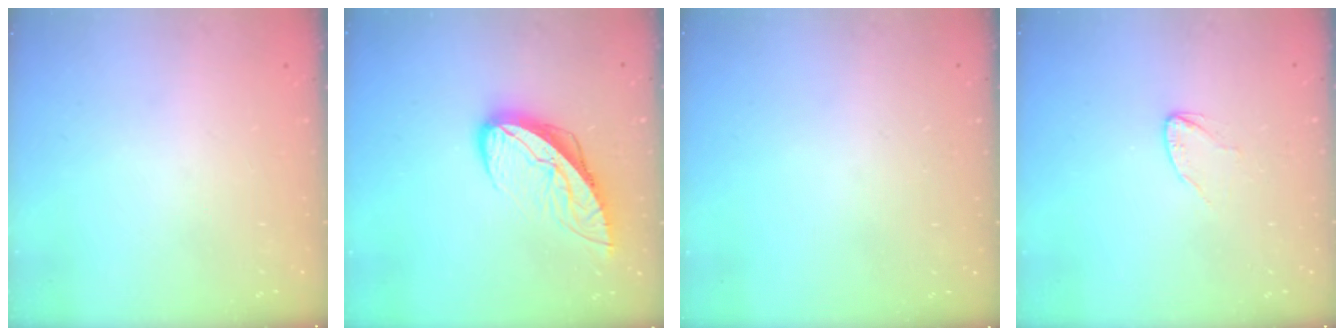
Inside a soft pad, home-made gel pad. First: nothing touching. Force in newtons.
{"total": 9.1, "press": 9.0, "slide": 1.0}
{"total": 0.0}
{"total": 2.9, "press": 2.9, "slide": 0.2}